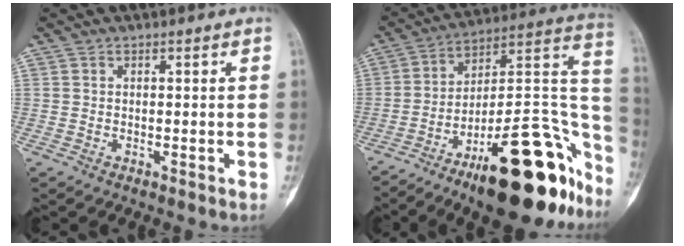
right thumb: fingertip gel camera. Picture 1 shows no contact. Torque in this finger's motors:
{"motor_torque": [3.02, 0.84, 1.35, -1.43, 0.50]}